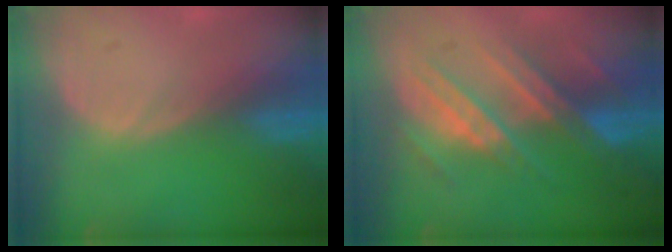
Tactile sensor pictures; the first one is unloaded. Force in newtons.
{"total": 8.6, "press": 8.1, "slide": 2.7}